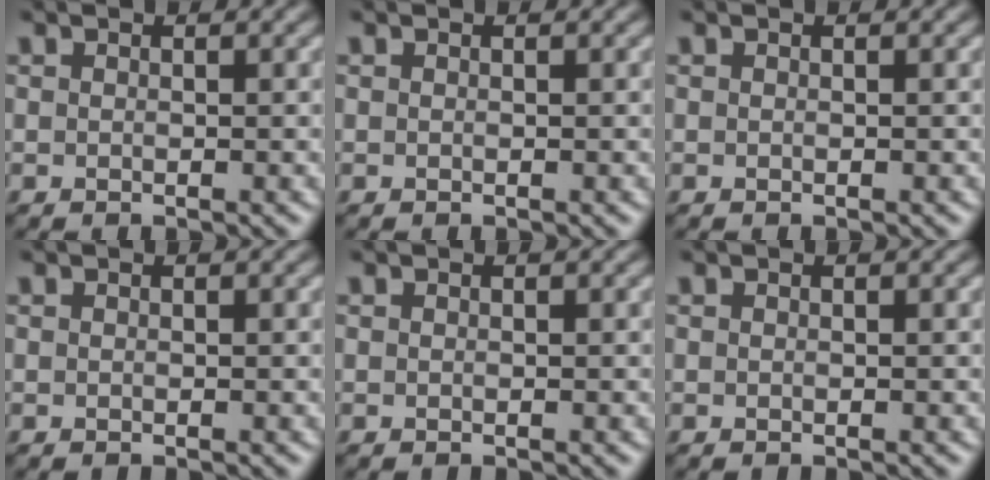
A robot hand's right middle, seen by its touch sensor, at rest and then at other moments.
{"total": 0.0}
{"total": 0.0}
{"total": 0.0}
{"total": 0.0}
{"total": 0.0}